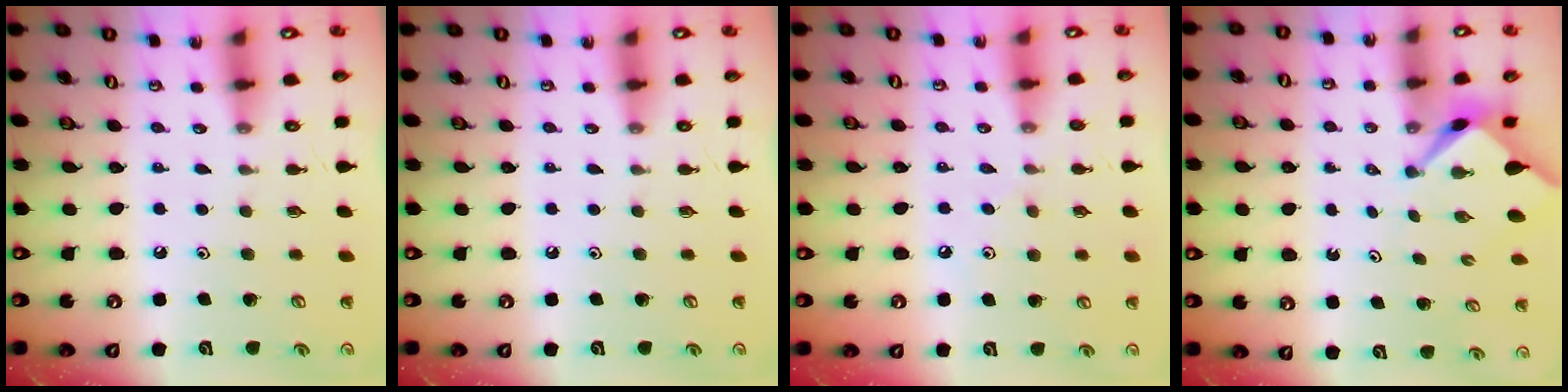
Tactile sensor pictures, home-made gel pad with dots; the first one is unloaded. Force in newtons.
{"total": 0.0}
{"total": 4.6, "press": 4.6, "slide": 0.7}
{"total": 2.2, "press": 2.2, "slide": 0.2}